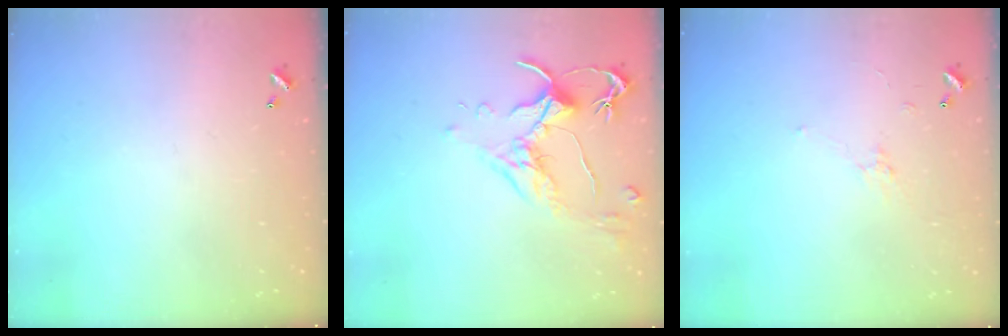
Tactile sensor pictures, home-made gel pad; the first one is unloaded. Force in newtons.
{"total": 1.5, "press": 1.4, "slide": 0.6}
{"total": 1.3, "press": 1.3, "slide": 0.3}